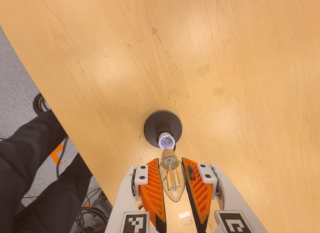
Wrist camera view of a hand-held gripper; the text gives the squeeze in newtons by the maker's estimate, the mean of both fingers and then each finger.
{"total": 13.8, "left": 14.1, "right": 13.5}